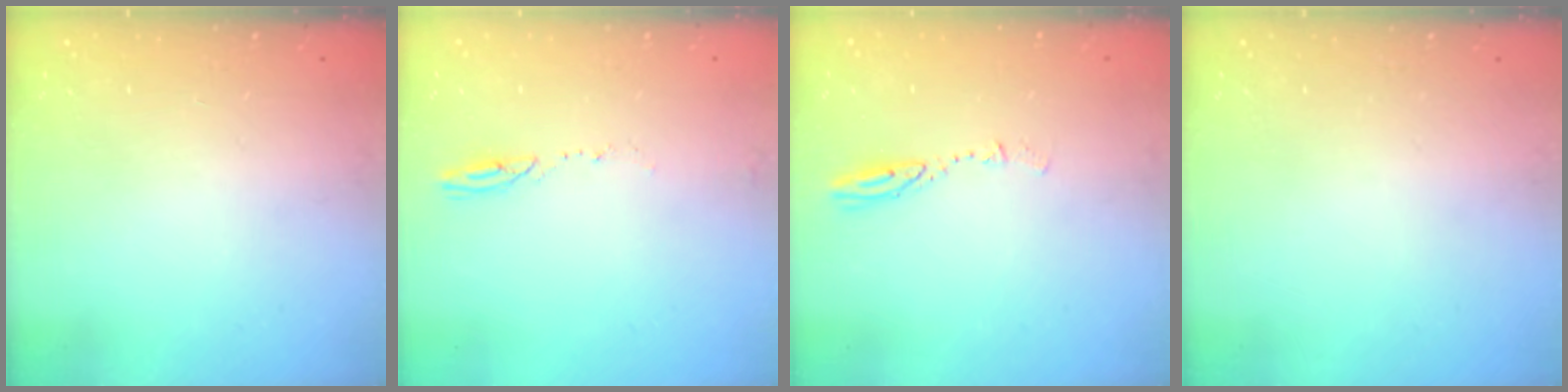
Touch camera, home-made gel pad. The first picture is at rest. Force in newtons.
{"total": 4.7, "press": 4.7, "slide": 0.5}
{"total": 3.8, "press": 3.8, "slide": 0.4}
{"total": 0.0}